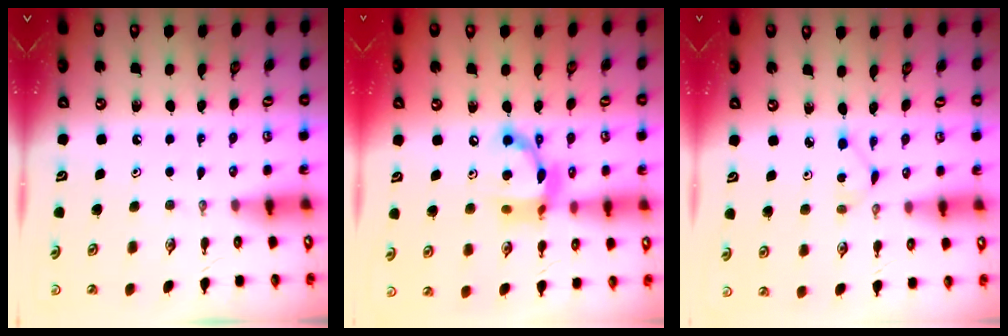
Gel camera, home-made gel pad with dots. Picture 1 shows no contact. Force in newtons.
{"total": 14.3, "press": 14.3, "slide": 1.2}
{"total": 3.2, "press": 3.2, "slide": 0.3}